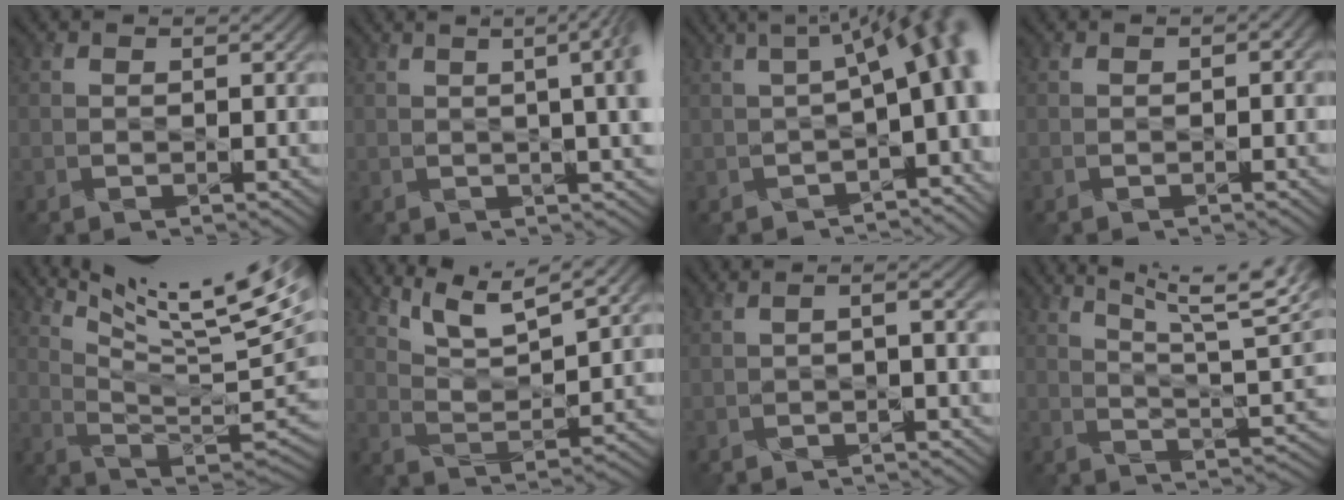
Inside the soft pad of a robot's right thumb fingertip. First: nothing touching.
{"total": 7.8, "force": [1.2, 2.3, 7.3], "torque": [-0.065, 0.028, 0.003]}
{"total": 11.7, "force": [-0.7, 4.3, 10.8], "torque": [-0.135, 0.011, -0.002]}
{"total": 1.2, "force": [-0.1, 0.9, 0.9], "torque": [-0.014, -0.005, -0.001]}
{"total": 16.7, "force": [11.0, 3.0, 12.2], "torque": [-0.203, -0.009, 0.180]}
{"total": 8.5, "force": [6.5, 1.6, 5.2], "torque": [-0.110, 0.000, 0.121]}
{"total": 2.4, "force": [-0.7, 0.5, 2.3], "torque": [-0.038, 0.001, -0.014]}
{"total": 13.5, "force": [9.6, 2.6, 9.2], "torque": [-0.127, 0.005, 0.129]}